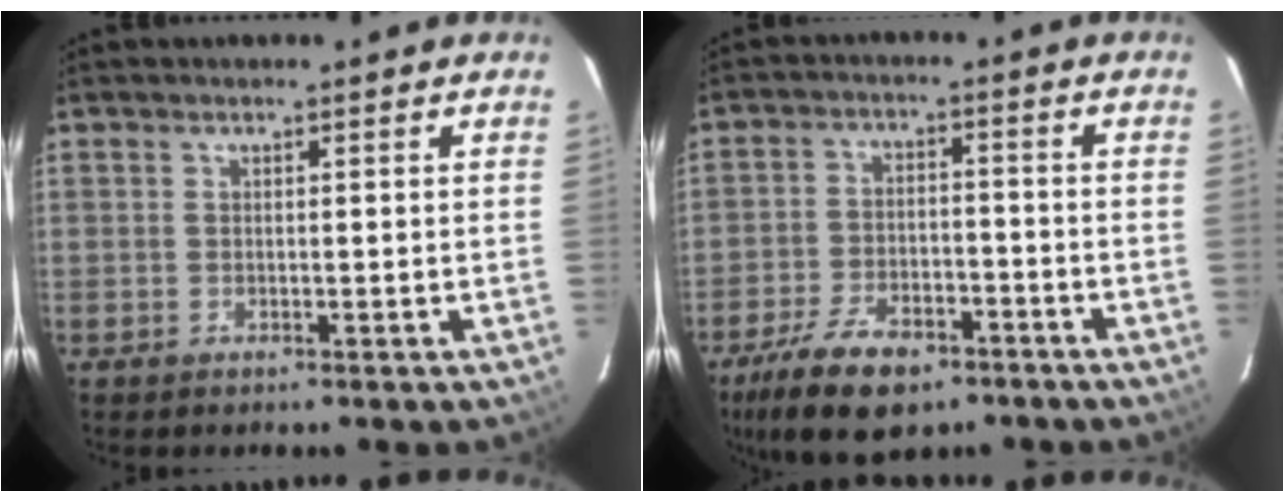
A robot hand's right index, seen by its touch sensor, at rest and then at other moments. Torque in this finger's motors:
{"motor_torque": [1.05, -1.09, 0.63, 0.08]}